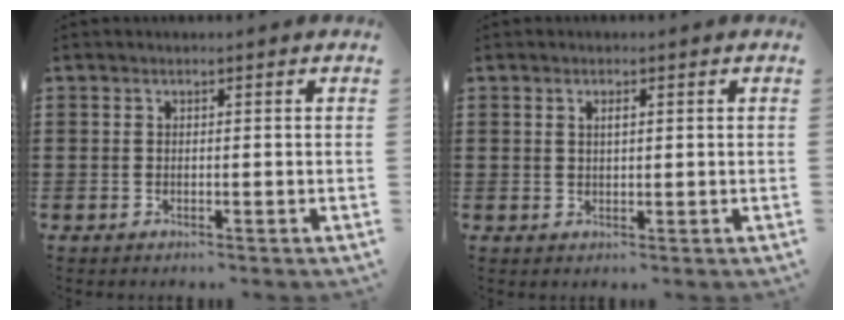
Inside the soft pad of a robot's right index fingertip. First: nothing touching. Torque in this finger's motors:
{"motor_torque": [-0.15, -0.09, -0.03, -0.01]}